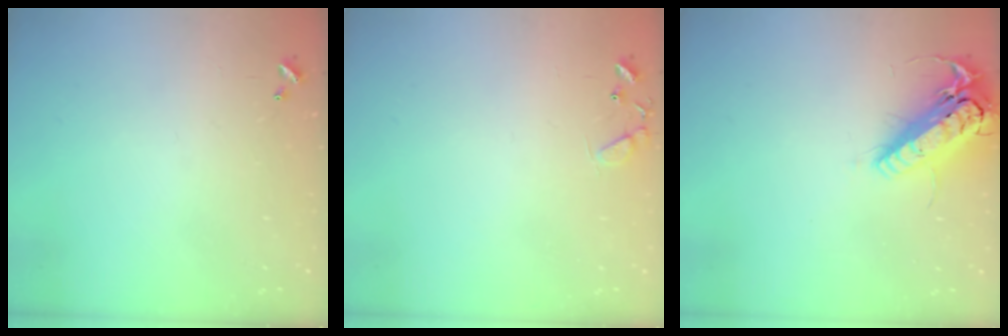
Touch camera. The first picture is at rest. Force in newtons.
{"total": 7.7, "press": 7.7, "slide": 0.5}
{"total": 17.8, "press": 17.5, "slide": 3.4}